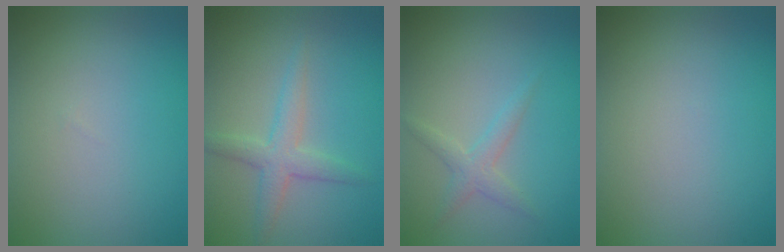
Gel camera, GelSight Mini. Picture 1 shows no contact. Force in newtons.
{"total": 2.8, "press": 2.8, "slide": 0.1}
{"total": 1.8, "press": 1.8, "slide": 0.1}
{"total": 0.0}